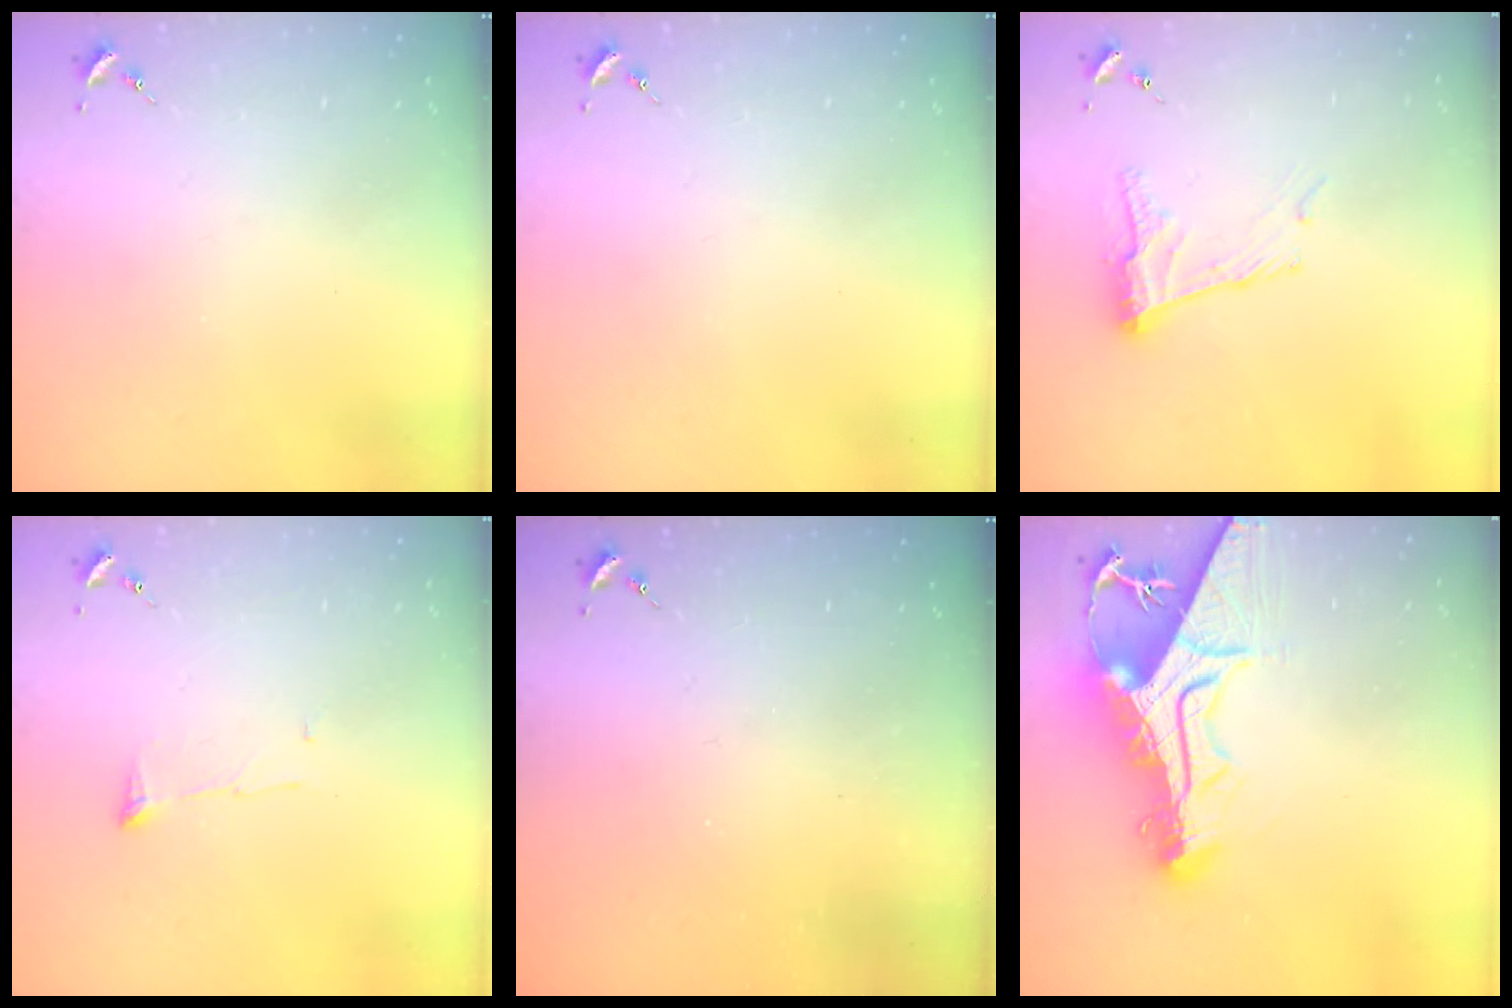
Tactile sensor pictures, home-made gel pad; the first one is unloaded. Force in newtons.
{"total": 0.0}
{"total": 12.0, "press": 12.0, "slide": 0.8}
{"total": 4.1, "press": 4.1, "slide": 0.7}
{"total": 0.0}
{"total": 19.2, "press": 19.1, "slide": 1.9}